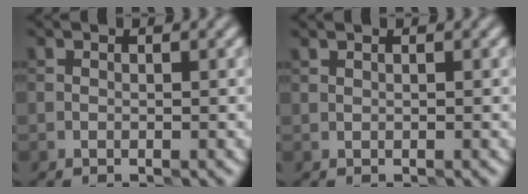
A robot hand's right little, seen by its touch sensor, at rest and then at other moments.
{"total": 0.0}